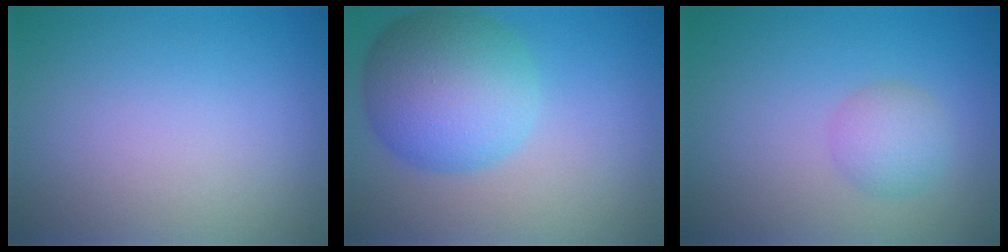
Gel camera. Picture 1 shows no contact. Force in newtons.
{"total": 8.9, "press": 8.9, "slide": 0.2}
{"total": 2.4, "press": 2.4, "slide": 0.1}